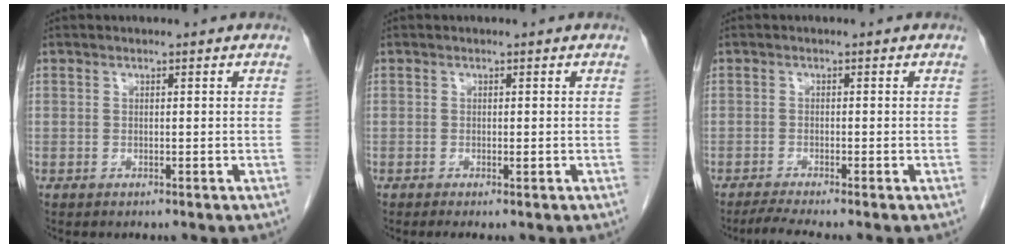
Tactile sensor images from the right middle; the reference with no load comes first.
{"total": 0.7, "force": [-0.3, 0.0, 0.7], "torque": [-0.016, -0.004, -0.004]}
{"total": 3.0, "force": [-2.5, -0.7, 1.6], "torque": [-0.036, -0.012, -0.050]}